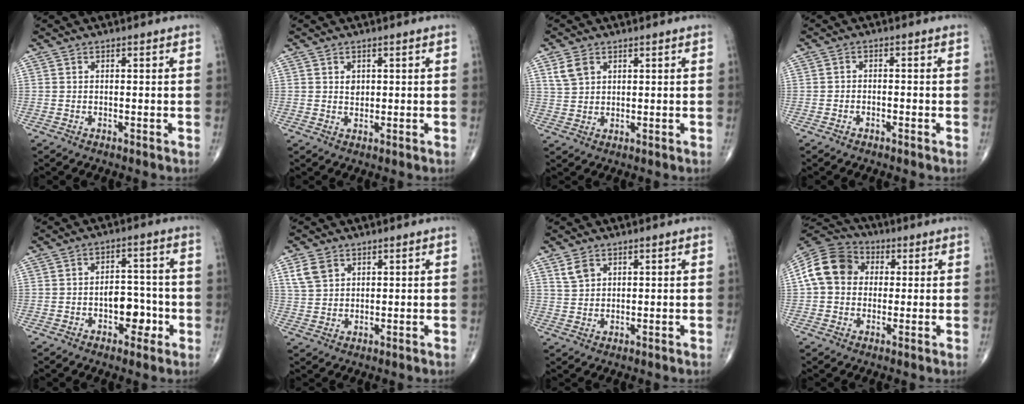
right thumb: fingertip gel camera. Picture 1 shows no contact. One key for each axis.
{"total": 1.8, "fx": 0.6, "fy": 1.3, "fz": 1.0, "tx": -0.009, "ty": -0.004, "tz": 0.011}
{"total": 4.1, "fx": 2.1, "fy": 2.8, "fz": 2.1, "tx": -0.038, "ty": -0.004, "tz": 0.048}
{"total": 1.1, "fx": -0.8, "fy": 0.6, "fz": 0.4, "tx": -0.006, "ty": 0.005, "tz": -0.015}
{"total": 7.0, "fx": -2.2, "fy": 4.4, "fz": 5.1, "tx": -0.042, "ty": 0.026, "tz": -0.034}
{"total": 4.7, "fx": 2.5, "fy": 3.2, "fz": 2.4, "tx": -0.041, "ty": -0.006, "tz": 0.056}
{"total": 3.2, "fx": 1.9, "fy": 2.0, "fz": 1.4, "tx": -0.023, "ty": -0.006, "tz": 0.044}
{"total": 11.8, "fx": 1.6, "fy": 9.7, "fz": 6.6, "tx": -0.110, "ty": 0.026, "tz": 0.016}